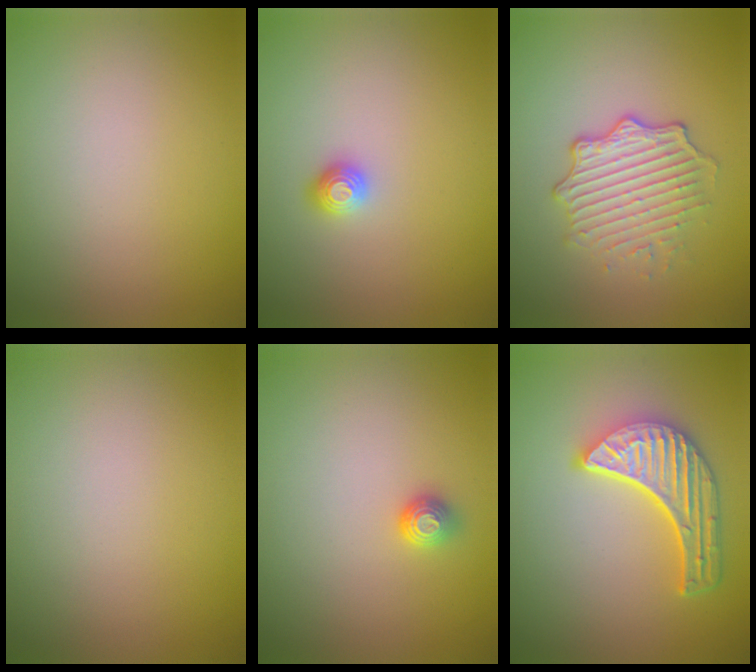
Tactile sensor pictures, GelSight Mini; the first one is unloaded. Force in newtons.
{"total": 1.1, "press": 1.0, "slide": 0.3}
{"total": 4.8, "press": 3.5, "slide": 3.3}
{"total": 0.0}
{"total": 1.2, "press": 1.1, "slide": 0.4}
{"total": 6.1, "press": 4.5, "slide": 4.1}